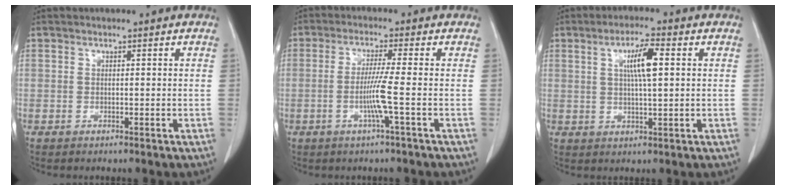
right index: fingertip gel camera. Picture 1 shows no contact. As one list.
[{"total": 2.8, "force": [-0.7, -0.9, 2.6], "torque": [-0.051, -0.002, -0.015]}, {"total": 6.0, "force": [1.5, 0.7, 5.8], "torque": [-0.104, 0.004, 0.027]}]